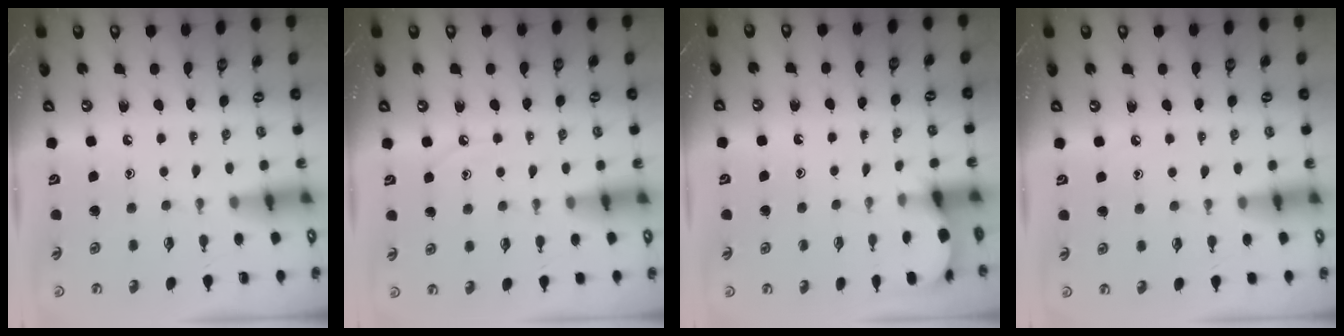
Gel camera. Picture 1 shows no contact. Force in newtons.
{"total": 4.7, "press": 4.7, "slide": 0.4}
{"total": 2.8, "press": 2.8, "slide": 0.3}
{"total": 3.8, "press": 3.7, "slide": 0.5}